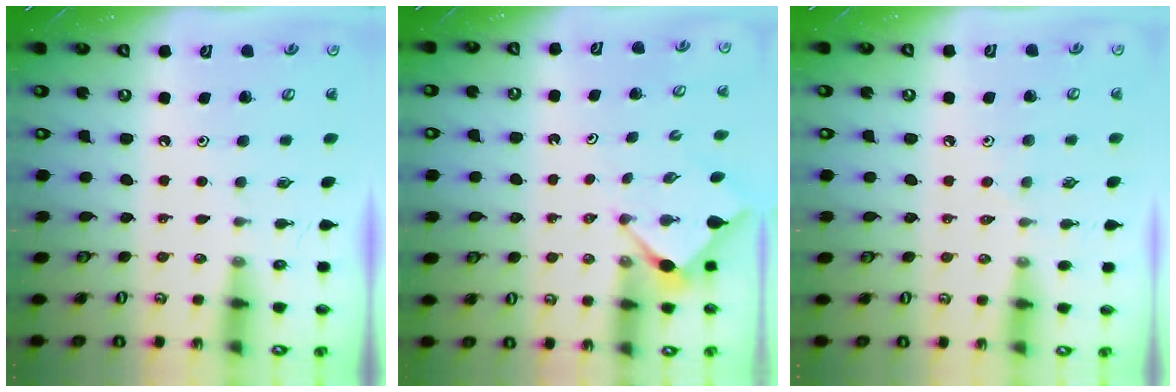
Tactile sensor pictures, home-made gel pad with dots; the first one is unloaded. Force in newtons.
{"total": 2.8, "press": 2.8, "slide": 0.3}
{"total": 4.3, "press": 4.2, "slide": 0.7}